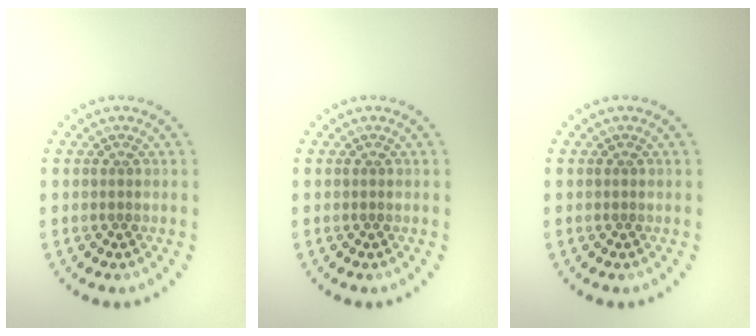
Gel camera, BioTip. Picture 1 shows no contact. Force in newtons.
{"total": 0.0}
{"total": 0.0}